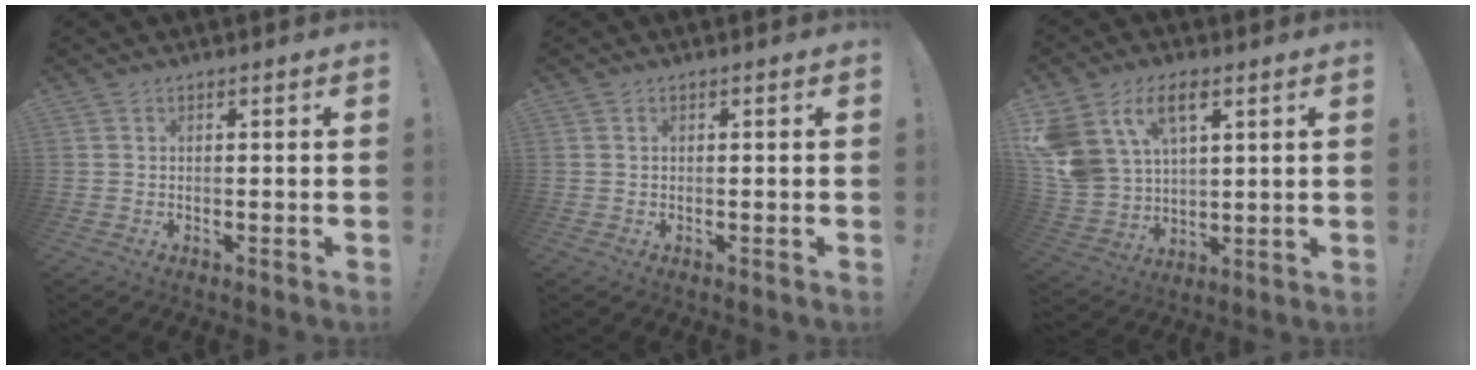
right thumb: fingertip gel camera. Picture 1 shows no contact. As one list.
[{"total": 0.0}, {"total": 14.0, "force": [7.3, 8.8, 8.1], "torque": [-0.178, -0.036, 0.140]}]